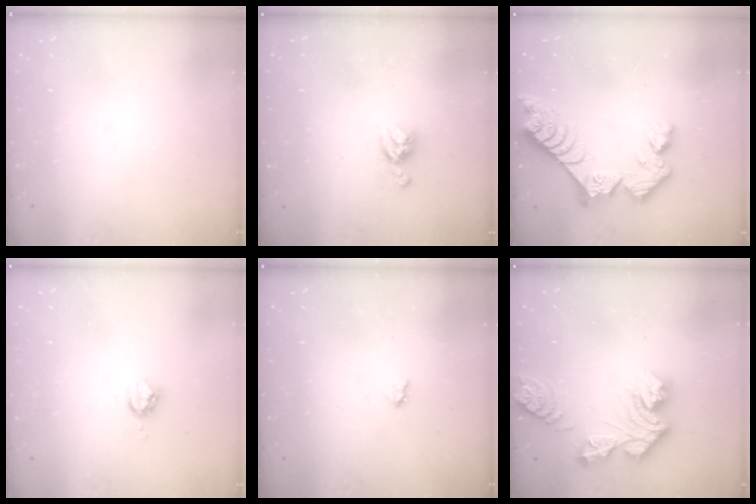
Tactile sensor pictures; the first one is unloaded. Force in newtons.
{"total": 8.0, "press": 7.9, "slide": 0.7}
{"total": 11.8, "press": 11.8, "slide": 1.1}
{"total": 5.1, "press": 5.1, "slide": 0.0}
{"total": 1.9, "press": 1.9, "slide": 0.3}
{"total": 13.6, "press": 13.6, "slide": 1.3}